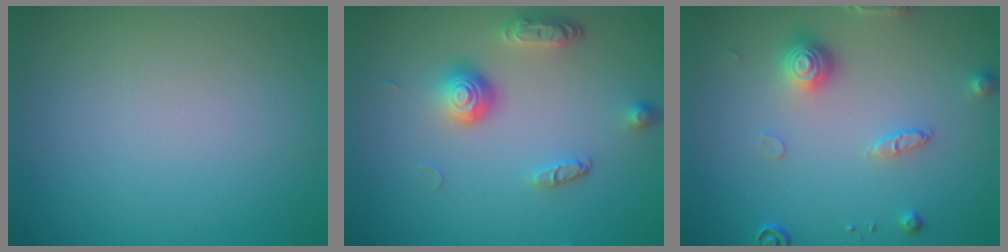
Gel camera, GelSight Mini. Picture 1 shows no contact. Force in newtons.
{"total": 3.8, "press": 2.9, "slide": 2.6}
{"total": 3.0, "press": 2.8, "slide": 0.9}